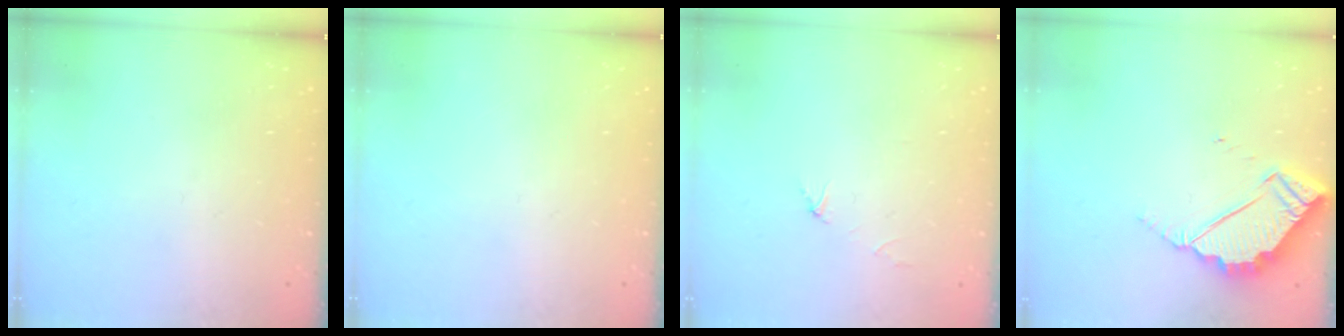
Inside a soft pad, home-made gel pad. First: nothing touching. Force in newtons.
{"total": 0.0}
{"total": 2.9, "press": 2.9, "slide": 0.3}
{"total": 6.0, "press": 6.0, "slide": 0.3}